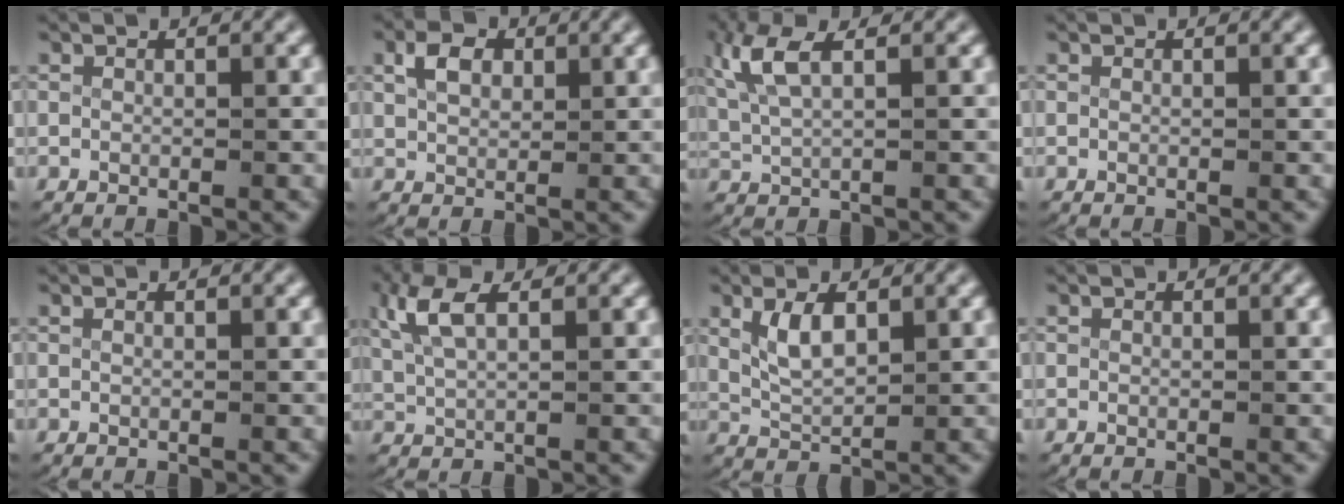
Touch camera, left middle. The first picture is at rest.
{"total": 2.5, "force": [1.1, 1.6, 1.6], "torque": [-0.035, -0.006, 0.028]}
{"total": 4.1, "force": [1.6, 1.8, 3.3], "torque": [-0.087, 0.004, 0.034]}
{"total": 0.0}
{"total": 0.0}
{"total": 3.6, "force": [1.6, 1.6, 2.9], "torque": [-0.075, 0.001, 0.037]}
{"total": 3.1, "force": [1.0, 1.6, 2.5], "torque": [-0.055, -0.008, 0.028]}
{"total": 0.0}